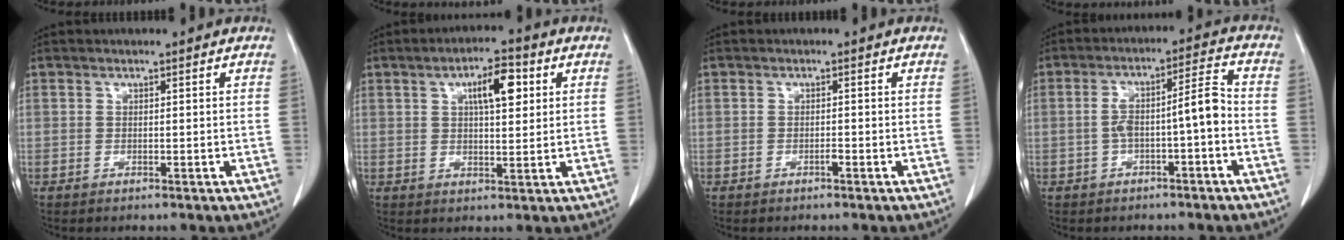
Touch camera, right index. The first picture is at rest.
{"total": 6.9, "force": [2.5, 2.2, 6.0], "torque": [-0.099, 0.011, 0.039]}
{"total": 0.6, "force": [-0.4, 0.1, 0.5], "torque": [-0.009, 0.001, -0.007]}
{"total": 7.2, "force": [-1.6, 0.9, 6.9], "torque": [-0.122, 0.033, -0.024]}